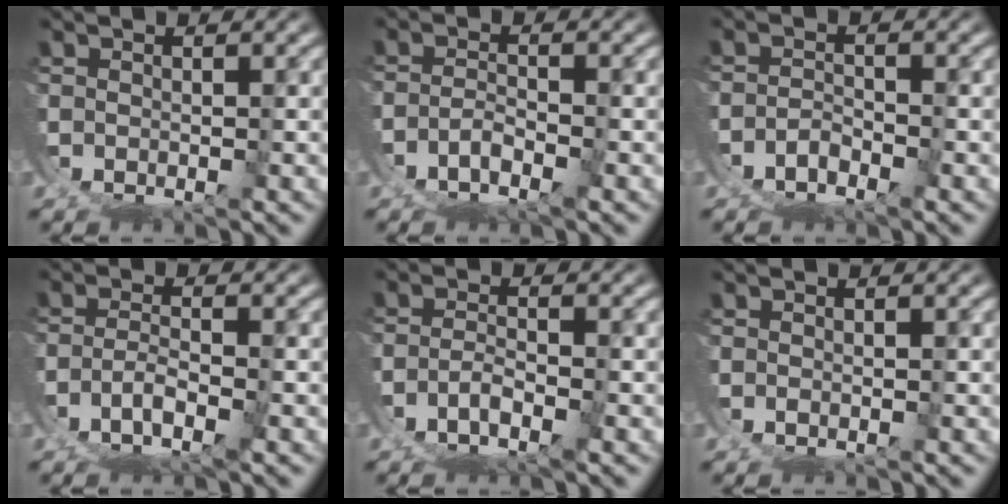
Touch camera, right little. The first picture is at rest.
{"total": 2.9, "force": [-2.4, 0.4, 1.5], "torque": [-0.015, 0.001, -0.045]}
{"total": 3.1, "force": [-2.5, 1.6, 1.0], "torque": [-0.014, 0.002, -0.050]}
{"total": 3.1, "force": [-2.3, -0.4, 2.1], "torque": [-0.024, -0.007, -0.035]}
{"total": 2.8, "force": [-2.3, -0.2, 1.7], "torque": [-0.019, -0.002, -0.039]}
{"total": 0.8, "force": [0.2, -0.8, 0.1], "torque": [-0.001, 0.001, 0.005]}